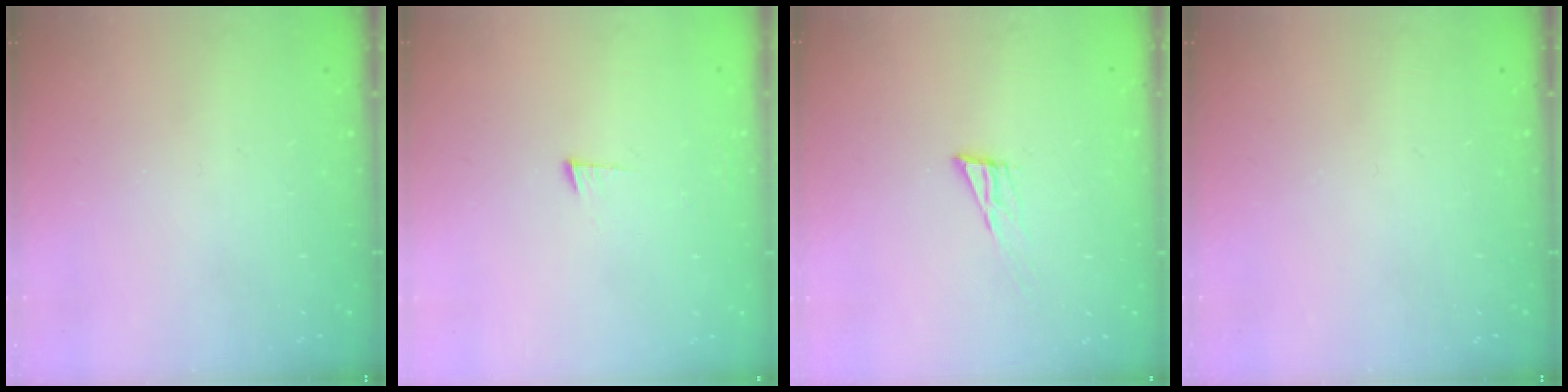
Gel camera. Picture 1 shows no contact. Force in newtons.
{"total": 3.5, "press": 3.5, "slide": 0.5}
{"total": 6.4, "press": 6.4, "slide": 1.0}
{"total": 0.0}